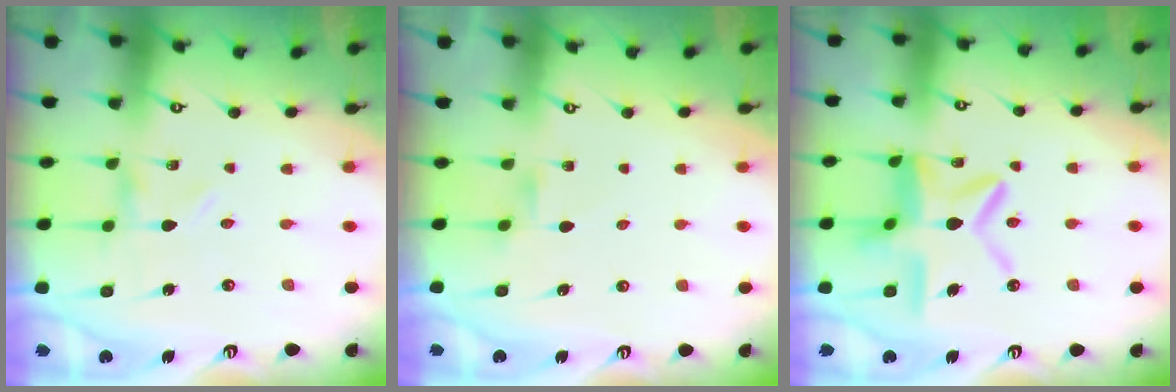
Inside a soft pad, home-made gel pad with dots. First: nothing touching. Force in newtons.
{"total": 2.0, "press": 2.0, "slide": 0.4}
{"total": 14.1, "press": 14.0, "slide": 1.3}